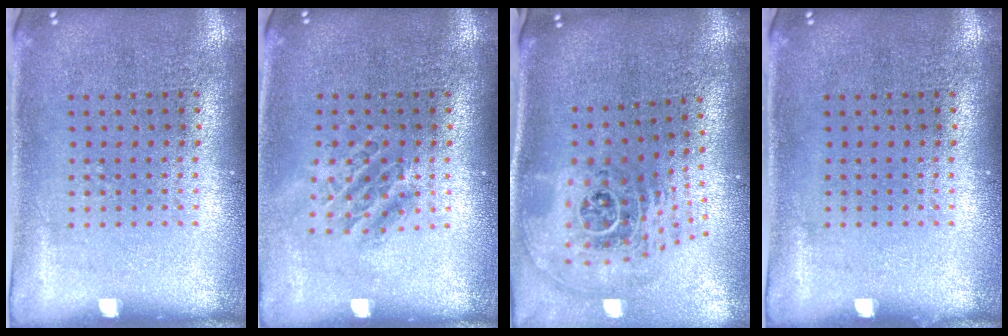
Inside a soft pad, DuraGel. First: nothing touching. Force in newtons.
{"total": 1.3, "press": 1.0, "slide": 0.7}
{"total": 2.8, "press": 1.8, "slide": 2.1}
{"total": 0.0}